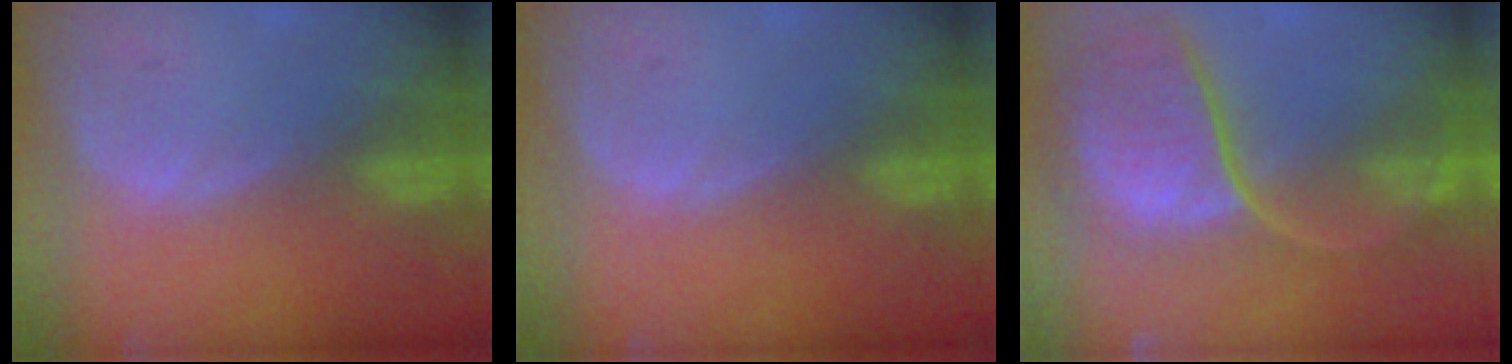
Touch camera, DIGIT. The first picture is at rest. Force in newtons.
{"total": 0.0}
{"total": 12.2, "press": 9.9, "slide": 7.1}